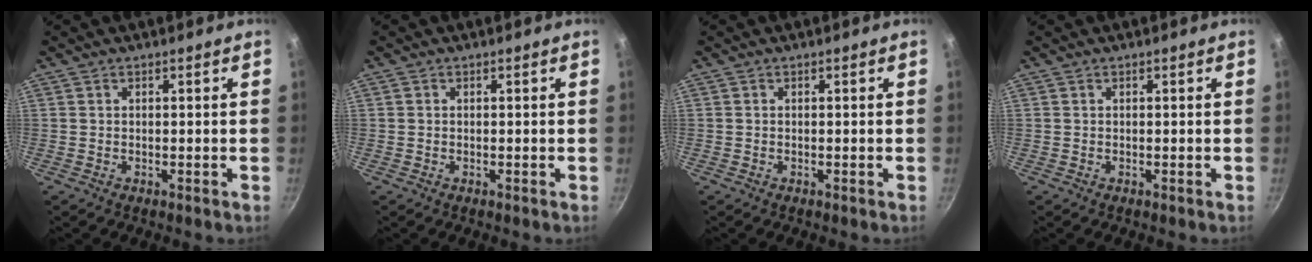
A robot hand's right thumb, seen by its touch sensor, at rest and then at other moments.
{"total": 0.0}
{"total": 0.0}
{"total": 0.0}